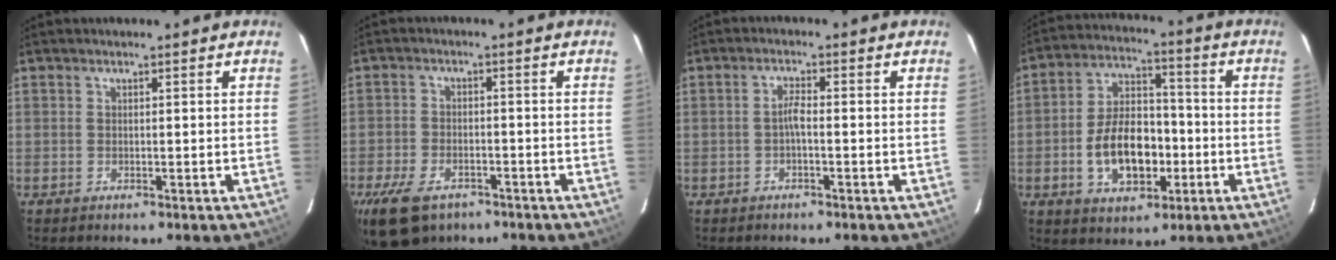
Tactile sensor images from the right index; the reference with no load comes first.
{"total": 12.0, "force": [-7.7, 6.7, 6.2], "torque": [-0.161, -0.018, -0.133]}
{"total": 1.9, "force": [-0.8, 0.2, 1.7], "torque": [-0.035, 0.006, -0.017]}
{"total": 13.0, "force": [-3.6, 7.9, 9.7], "torque": [-0.193, 0.019, -0.049]}